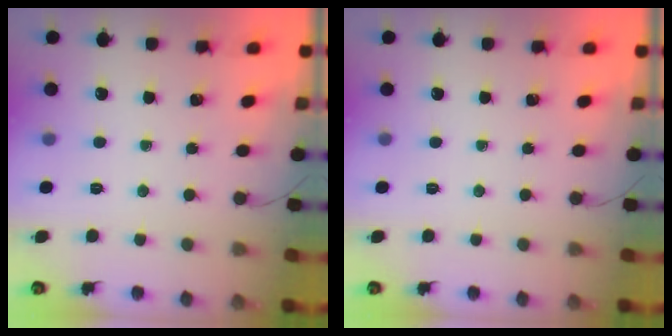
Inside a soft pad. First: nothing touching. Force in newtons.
{"total": 0.0}